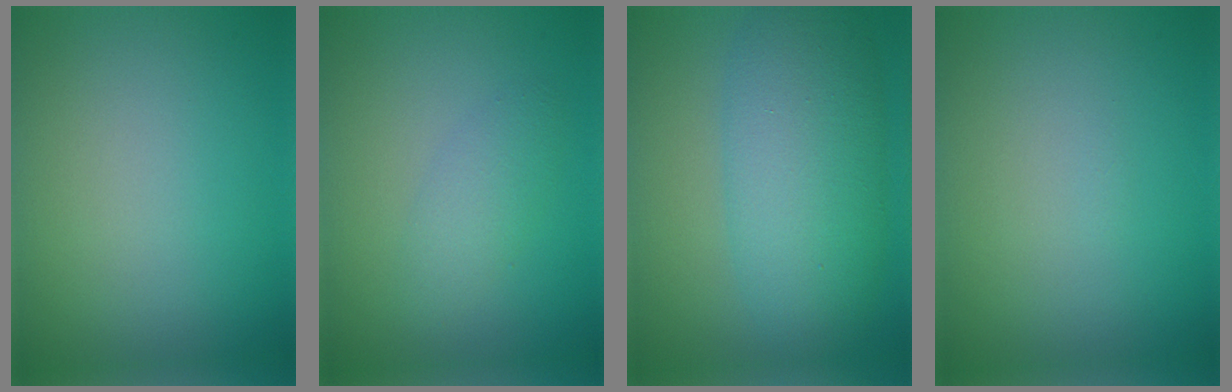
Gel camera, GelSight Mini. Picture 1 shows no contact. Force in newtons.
{"total": 2.0, "press": 2.0, "slide": 0.0}
{"total": 7.6, "press": 7.6, "slide": 0.1}
{"total": 0.0}